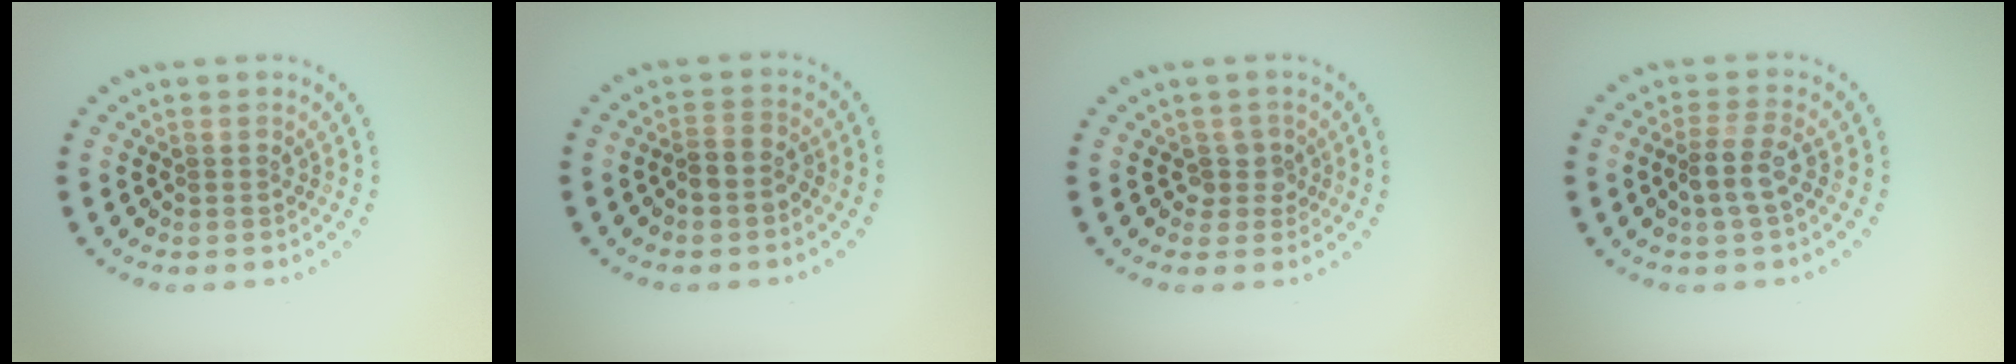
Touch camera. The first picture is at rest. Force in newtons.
{"total": 2.2, "press": 1.9, "slide": 1.2}
{"total": 1.7, "press": 1.3, "slide": 1.2}
{"total": 2.6, "press": 2.2, "slide": 1.5}